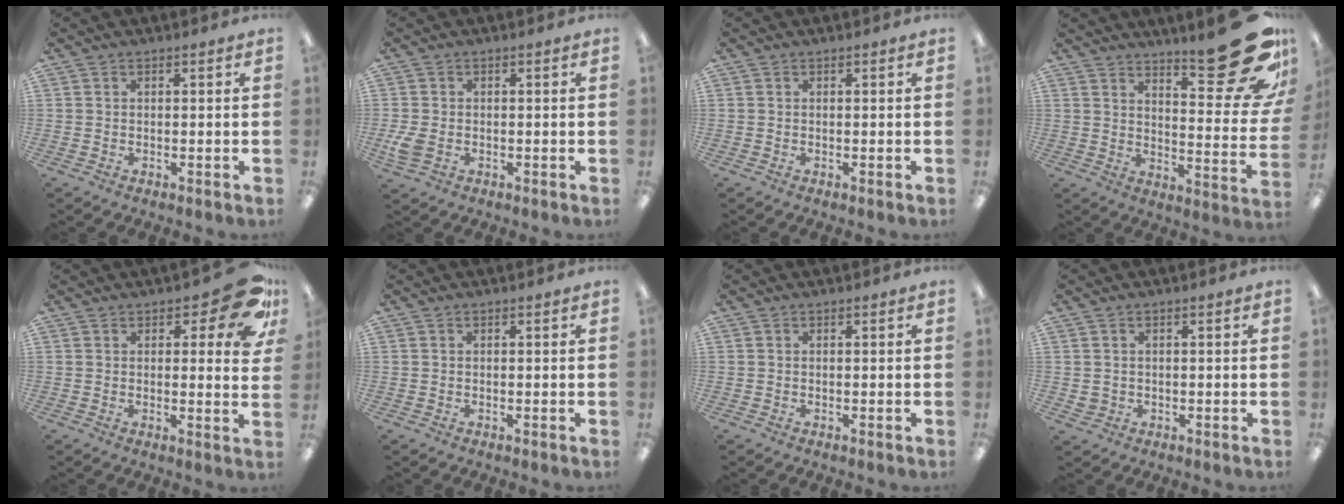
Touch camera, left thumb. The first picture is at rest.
{"total": 4.5, "force": [-0.8, 3.1, 3.1], "torque": [-0.064, -0.003, -0.016]}
{"total": 0.0}
{"total": 23.5, "force": [14.3, 7.1, 17.2], "torque": [-0.215, -0.102, 0.230]}
{"total": 11.6, "force": [6.0, 4.6, 8.8], "torque": [-0.099, -0.035, 0.100]}
{"total": 0.0}
{"total": 0.0}
{"total": 1.7, "force": [0.4, 1.6, 0.4], "torque": [-0.011, 0.003, 0.006]}